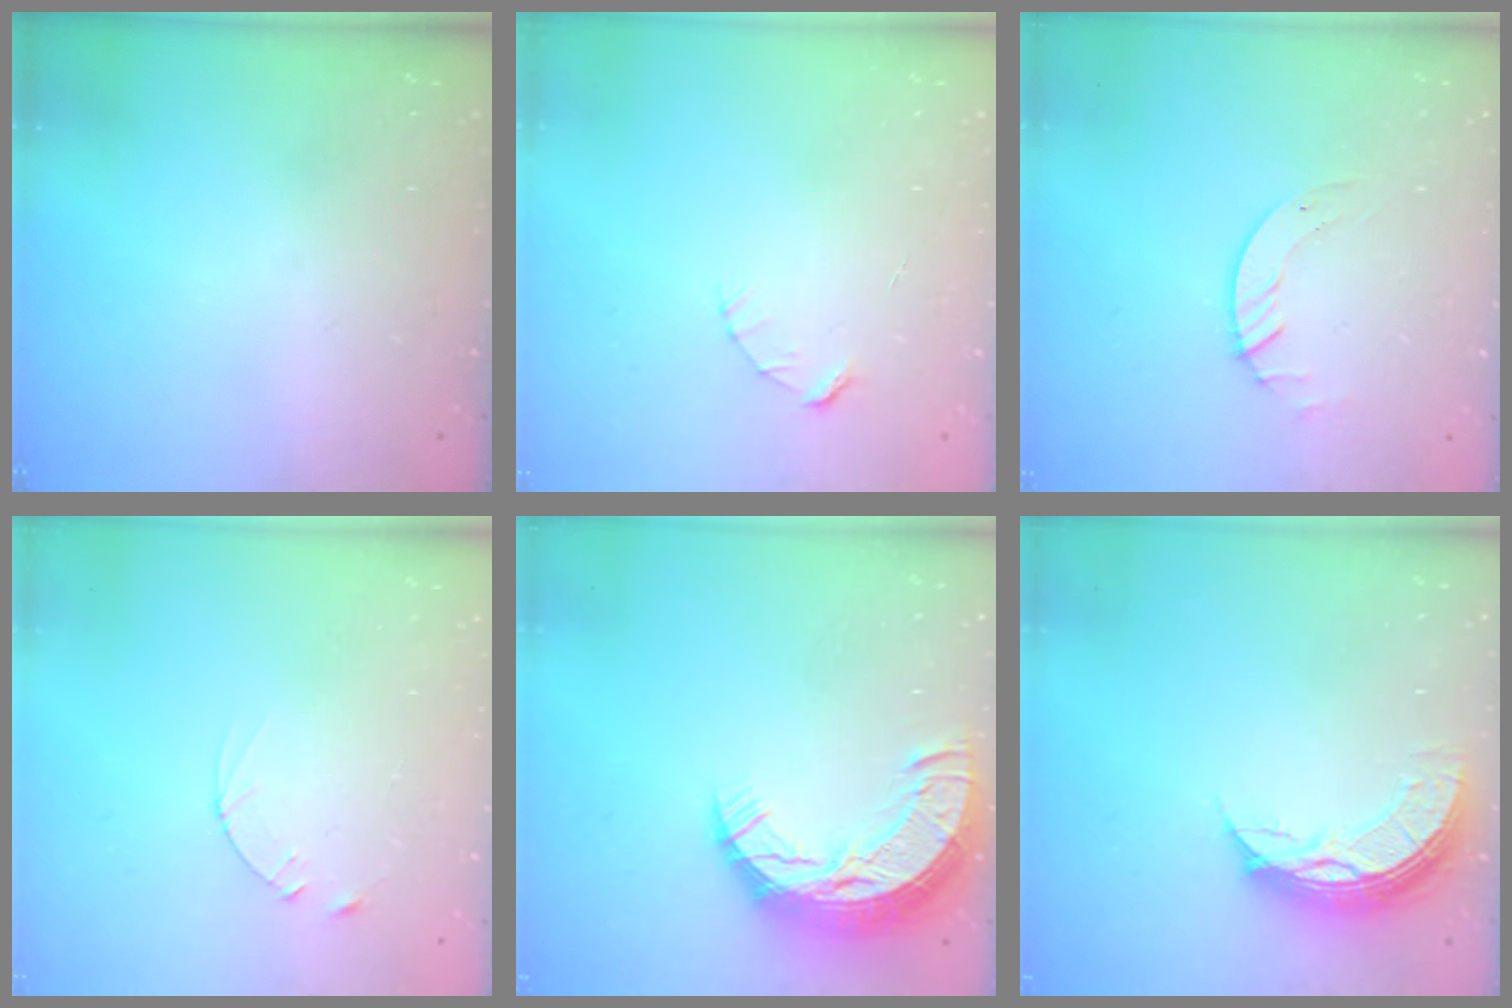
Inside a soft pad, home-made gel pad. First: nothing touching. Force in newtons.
{"total": 2.7, "press": 2.7, "slide": 0.3}
{"total": 2.0, "press": 2.0, "slide": 0.2}
{"total": 2.4, "press": 2.3, "slide": 0.2}
{"total": 13.5, "press": 13.4, "slide": 1.2}
{"total": 8.4, "press": 8.4, "slide": 0.8}